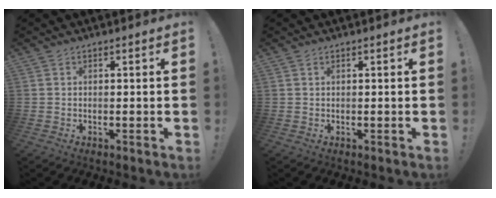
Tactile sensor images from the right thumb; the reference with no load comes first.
{"total": 0.0}